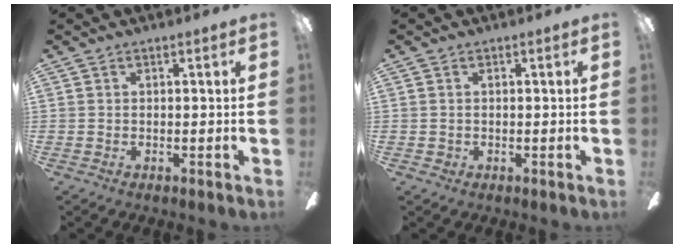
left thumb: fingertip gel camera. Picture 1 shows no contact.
{"total": 0.8, "force": [0.1, 0.8, 0.3], "torque": [-0.006, 0.005, 0.000]}